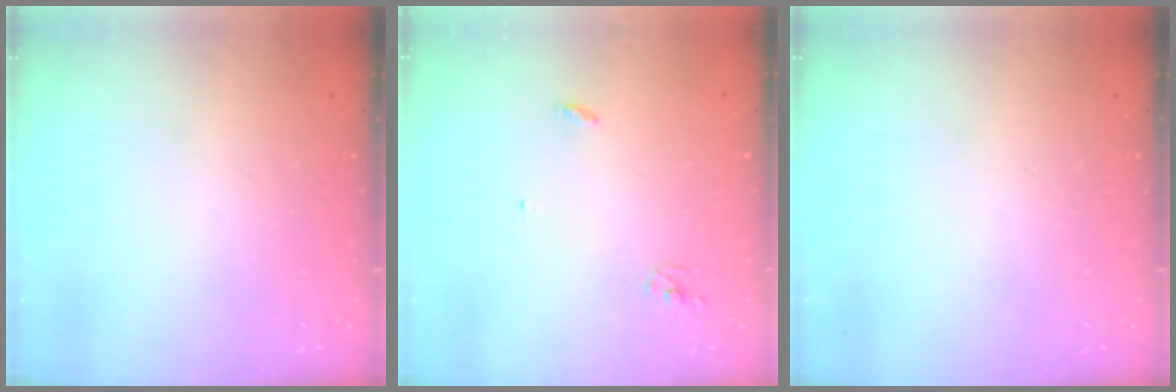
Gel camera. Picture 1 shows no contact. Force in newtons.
{"total": 2.8, "press": 2.8, "slide": 0.2}
{"total": 0.0}